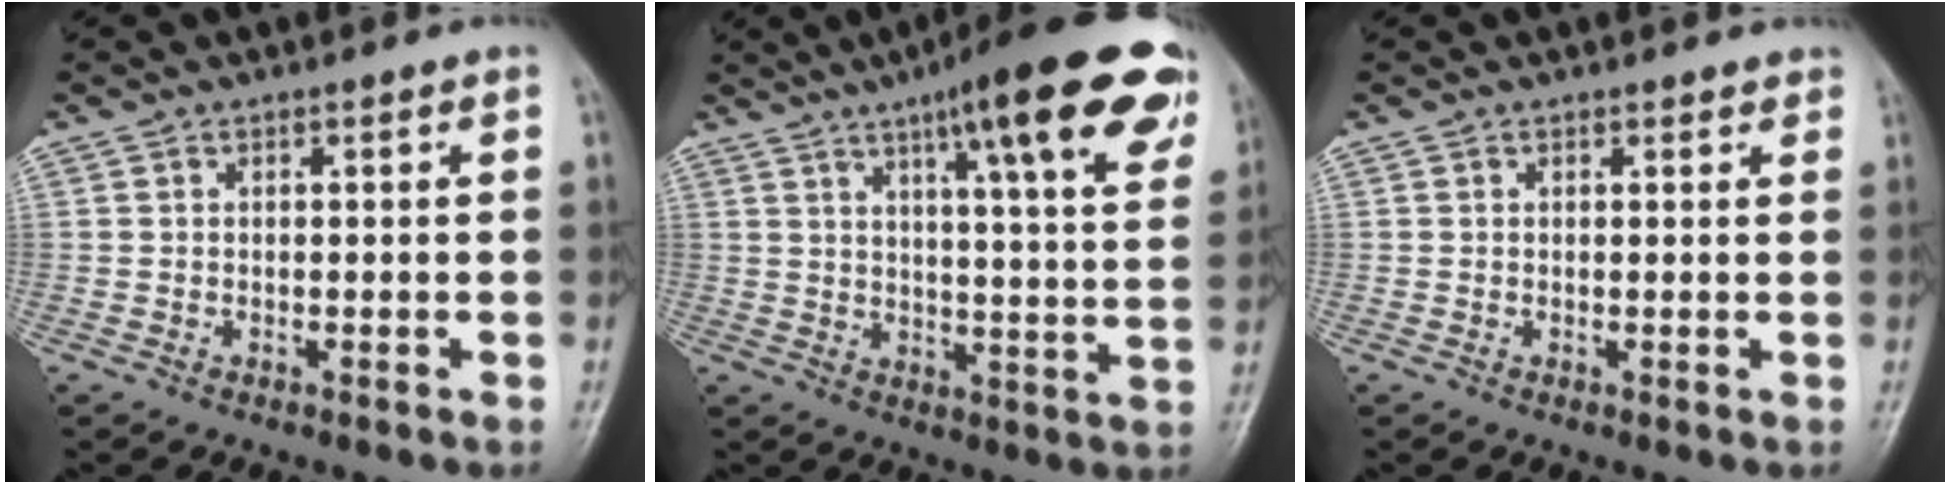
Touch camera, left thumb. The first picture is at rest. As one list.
[{"total": 20.5, "force": [11.2, 4.0, 16.7], "torque": [-0.213, -0.025, 0.148]}, {"total": 1.2, "force": [1.0, 0.6, 0.4], "torque": [0.002, -0.003, 0.009]}]